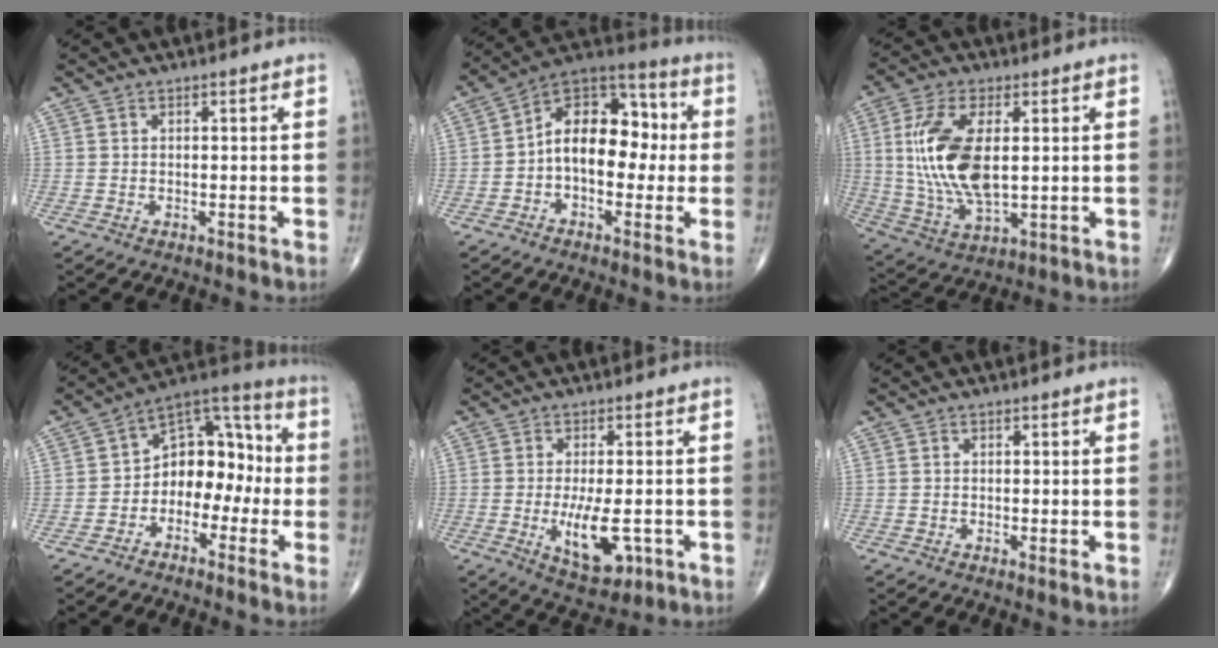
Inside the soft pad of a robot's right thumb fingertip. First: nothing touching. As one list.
[{"total": 14.4, "force": [-0.4, 9.2, 11.1], "torque": [-0.134, 0.045, -0.022]}, {"total": 15.6, "force": [1.9, 7.4, 13.6], "torque": [-0.281, -0.011, 0.043]}, {"total": 12.1, "force": [-2.4, 8.4, 8.3], "torque": [-0.080, 0.056, -0.058]}, {"total": 9.0, "force": [-2.1, 3.7, 7.9], "torque": [-0.124, -0.014, -0.023]}, {"total": 0.7, "force": [0.1, 0.0, 0.7], "torque": [-0.015, -0.004, 0.000]}]